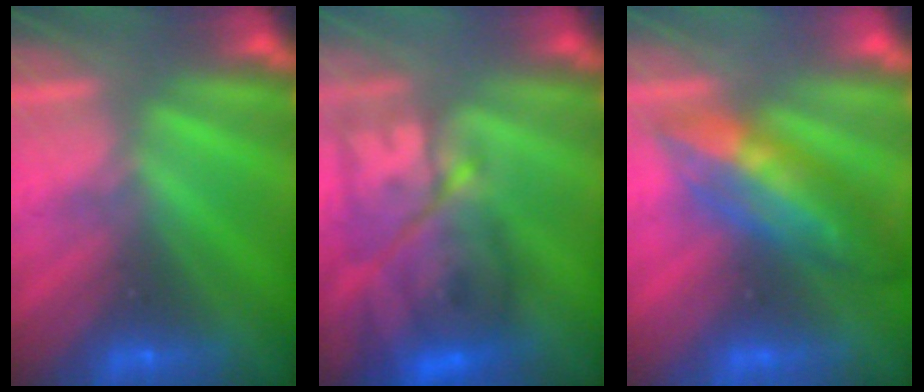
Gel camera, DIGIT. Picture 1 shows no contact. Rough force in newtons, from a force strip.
{"total": 9.7}
{"total": 3.6}